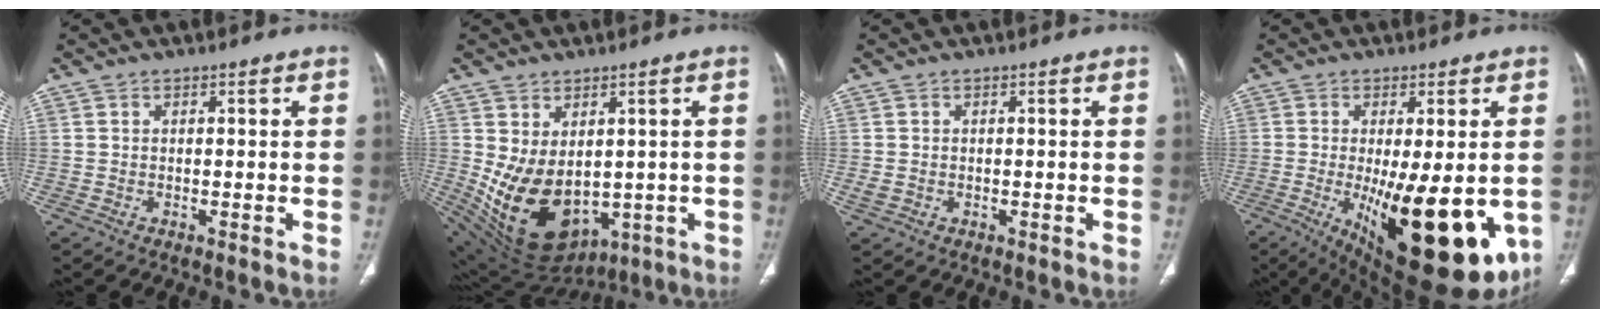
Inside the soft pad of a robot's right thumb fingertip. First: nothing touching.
{"total": 15.9, "force": [-1.1, 10.8, 11.6], "torque": [-0.188, -0.018, 0.024]}
{"total": 1.5, "force": [-0.2, 1.3, 0.8], "torque": [-0.022, 0.000, 0.000]}
{"total": 22.8, "force": [-5.7, 8.1, 20.5], "torque": [-0.255, -0.038, -0.058]}